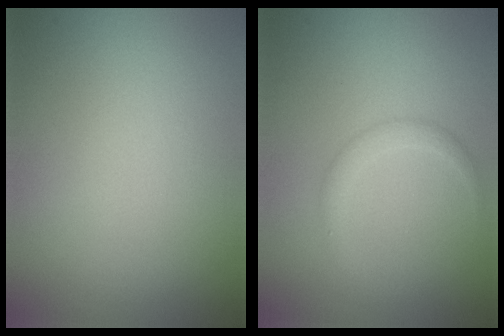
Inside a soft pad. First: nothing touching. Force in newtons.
{"total": 1.5, "press": 1.5, "slide": 0.1}